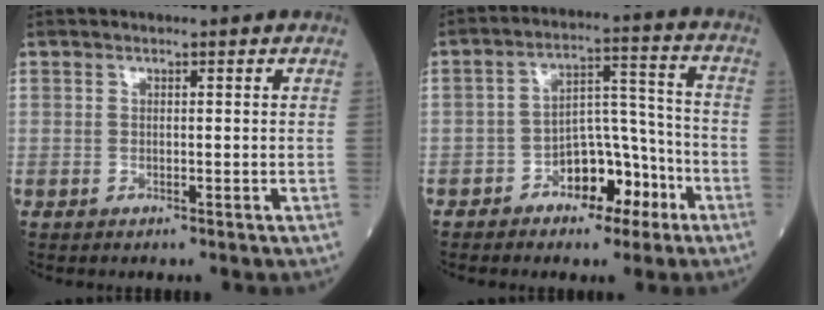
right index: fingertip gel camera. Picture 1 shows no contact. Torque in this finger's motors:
{"motor_torque": [0.22, -0.27, 0.14, 0.03]}